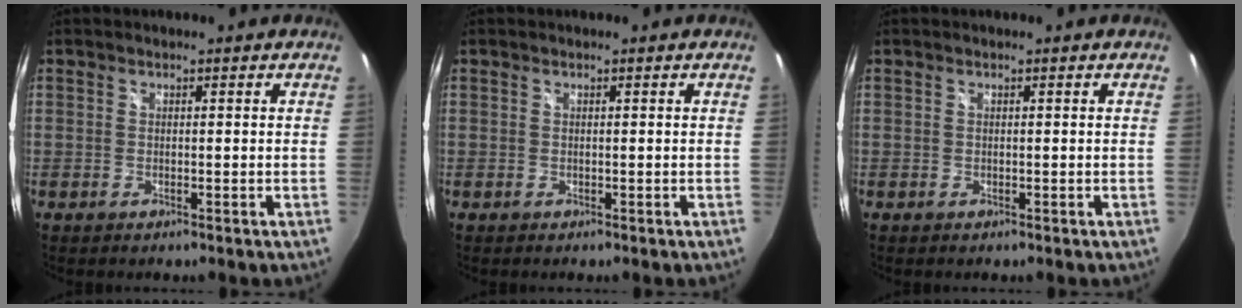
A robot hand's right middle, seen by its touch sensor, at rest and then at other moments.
{"total": 0.0}
{"total": 0.0}